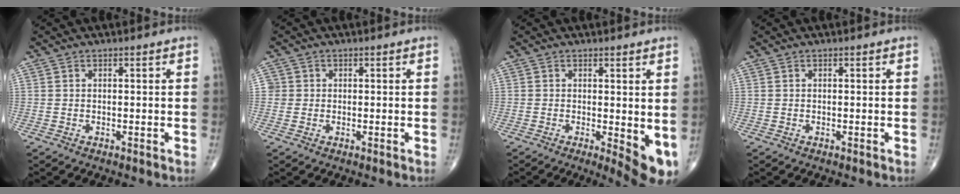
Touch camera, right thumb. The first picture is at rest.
{"total": 1.8, "force": [0.1, 1.8, 0.1], "torque": [0.012, 0.005, -0.001]}
{"total": 6.7, "force": [-0.4, 2.6, 6.2], "torque": [-0.076, -0.014, -0.001]}
{"total": 0.0}